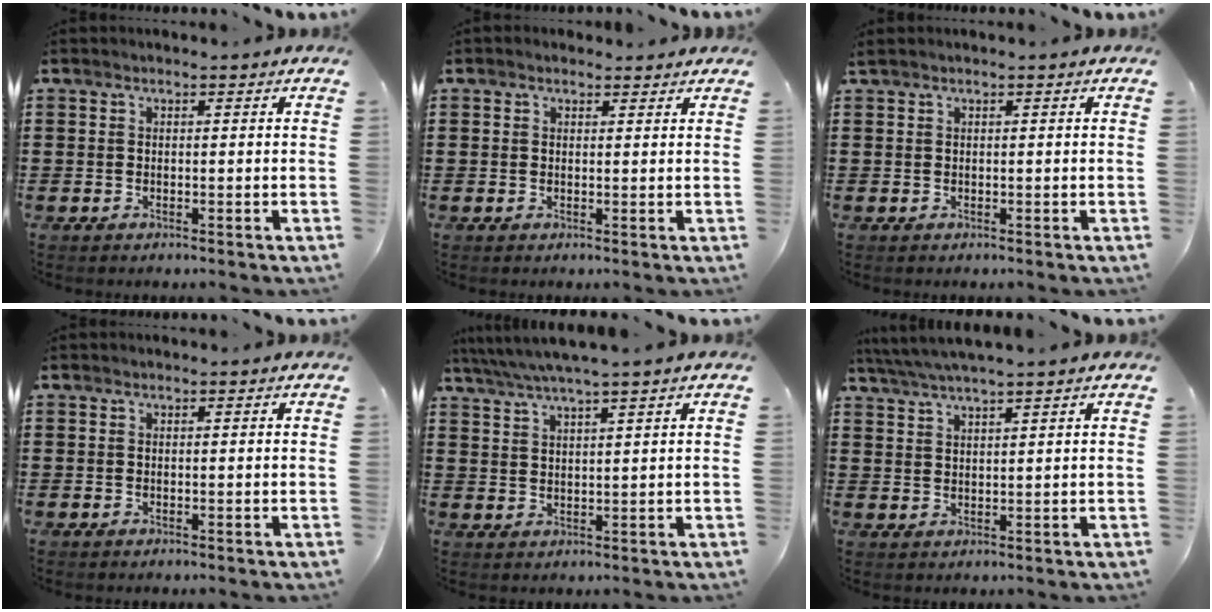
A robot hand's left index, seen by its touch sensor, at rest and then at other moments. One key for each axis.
{"total": 0.9, "fx": 0.8, "fy": 0.5, "fz": 0.1, "tx": -0.004, "ty": 0.004, "tz": 0.015}
{"total": 0.0}
{"total": 0.0}
{"total": 3.7, "fx": 3.1, "fy": -0.5, "fz": 2.0, "tx": -0.047, "ty": -0.008, "tz": 0.054}
{"total": 3.5, "fx": 3.0, "fy": -0.5, "fz": 1.6, "tx": -0.039, "ty": -0.005, "tz": 0.055}